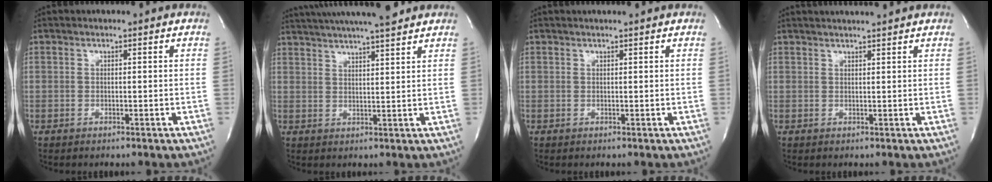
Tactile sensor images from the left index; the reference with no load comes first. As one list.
[{"total": 15.9, "force": [14.0, 1.0, 7.4], "torque": [-0.130, 0.027, 0.204]}, {"total": 2.4, "force": [2.1, 0.0, 1.0], "torque": [-0.013, 0.014, 0.029]}, {"total": 5.7, "force": [5.2, -0.1, 2.2], "torque": [-0.035, 0.022, 0.069]}]